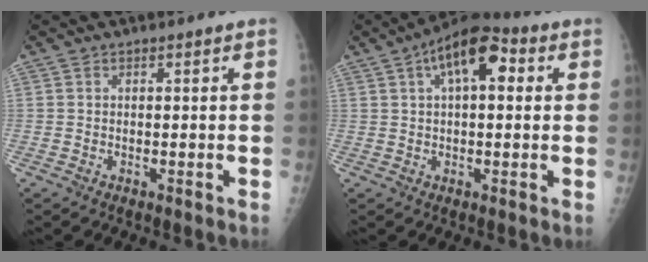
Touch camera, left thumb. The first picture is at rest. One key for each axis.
{"total": 11.2, "fx": 3.7, "fy": 5.6, "fz": 9.0, "tx": -0.124, "ty": 0.025, "tz": 0.049}